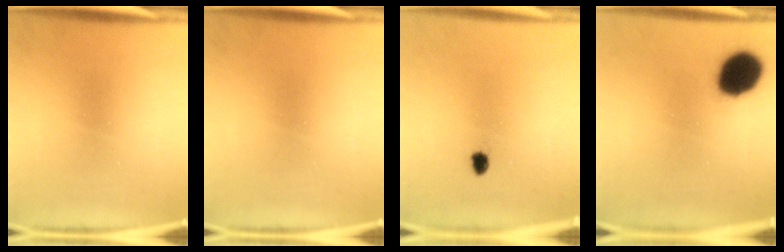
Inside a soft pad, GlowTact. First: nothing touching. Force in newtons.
{"total": 0.0}
{"total": 1.4}
{"total": 14.4}